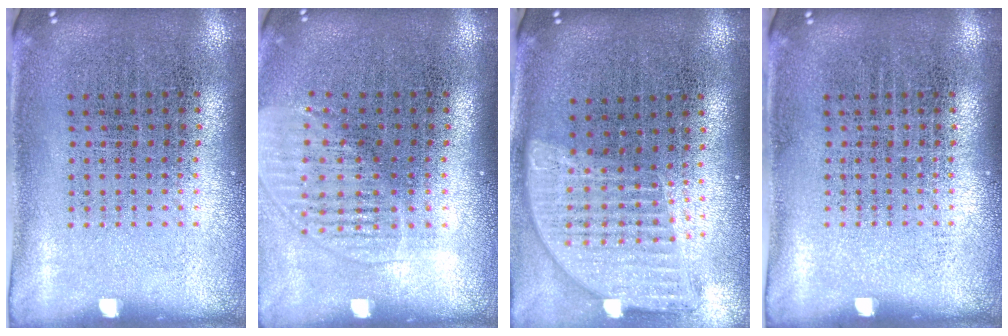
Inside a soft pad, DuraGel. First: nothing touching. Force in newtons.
{"total": 1.3, "press": 1.2, "slide": 0.6}
{"total": 1.6, "press": 1.4, "slide": 0.8}
{"total": 0.0}